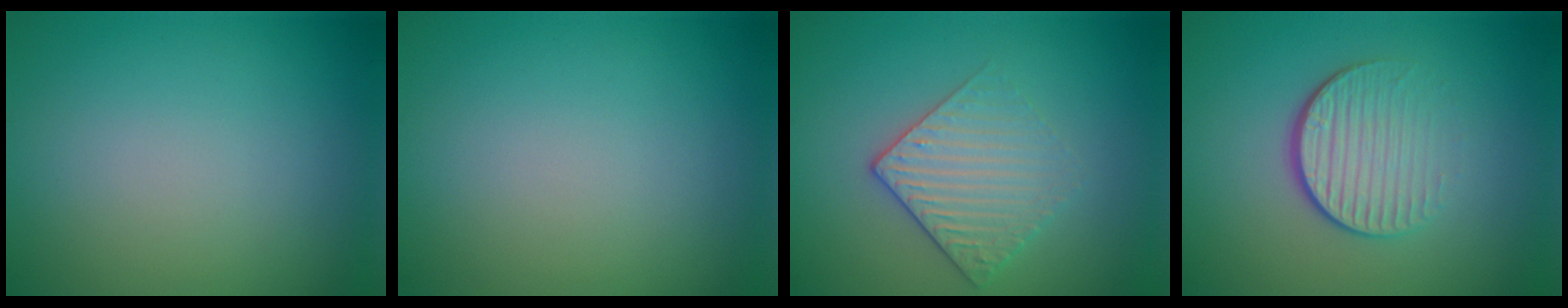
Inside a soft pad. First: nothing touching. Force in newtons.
{"total": 0.0}
{"total": 2.9, "press": 2.6, "slide": 1.2}
{"total": 4.2, "press": 2.6, "slide": 3.3}